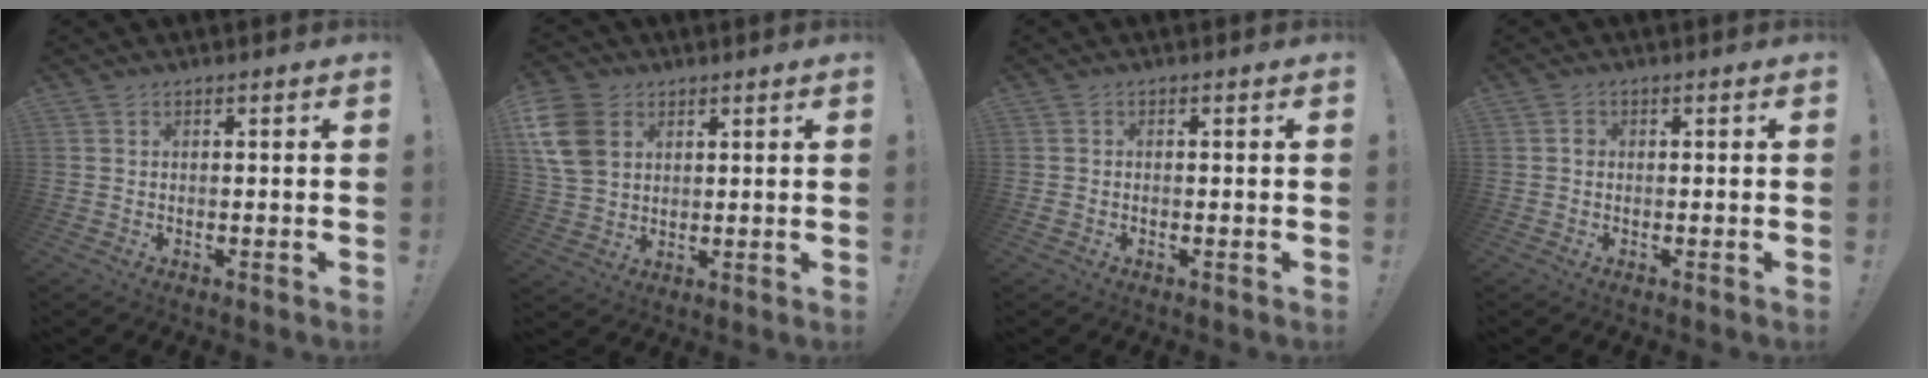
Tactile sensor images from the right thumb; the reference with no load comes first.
{"total": 12.9, "force": [4.7, 9.7, 7.2], "torque": [-0.148, -0.017, 0.094]}
{"total": 0.9, "force": [-0.7, 0.5, 0.2], "torque": [-0.015, 0.006, -0.009]}
{"total": 1.2, "force": [-0.3, 1.1, 0.5], "torque": [-0.003, 0.002, -0.005]}